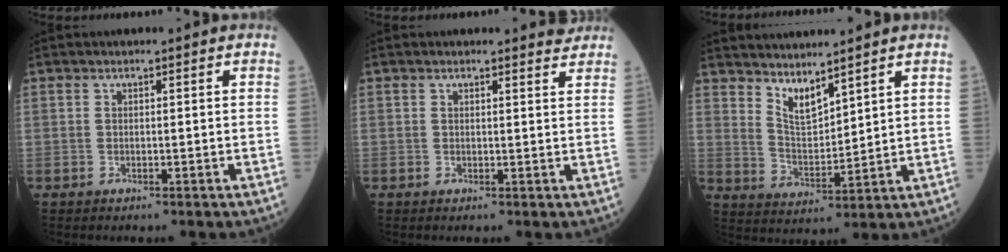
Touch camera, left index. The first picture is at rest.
{"total": 1.5, "force": [1.4, 0.3, -0.4], "torque": [0.002, -0.014, 0.005]}
{"total": 5.1, "force": [4.5, 0.8, 2.4], "torque": [-0.059, -0.010, 0.101]}